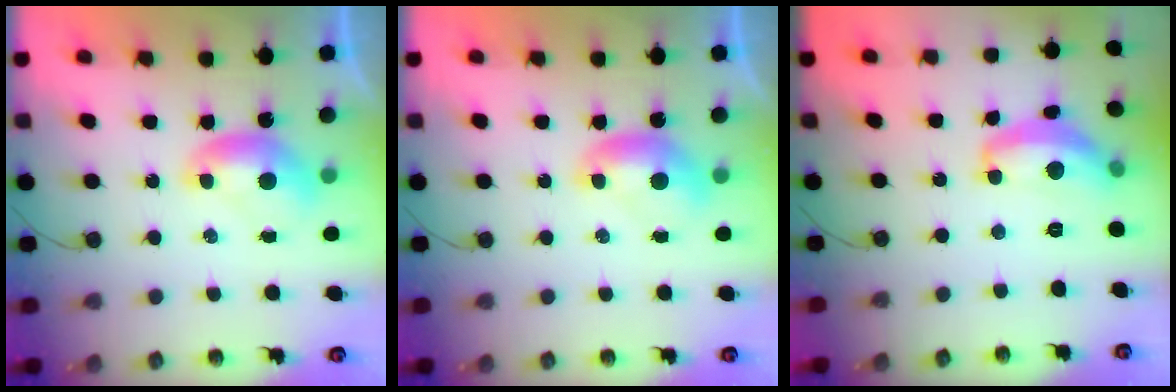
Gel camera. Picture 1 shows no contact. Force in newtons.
{"total": 0.0}
{"total": 8.8, "press": 8.7, "slide": 0.8}